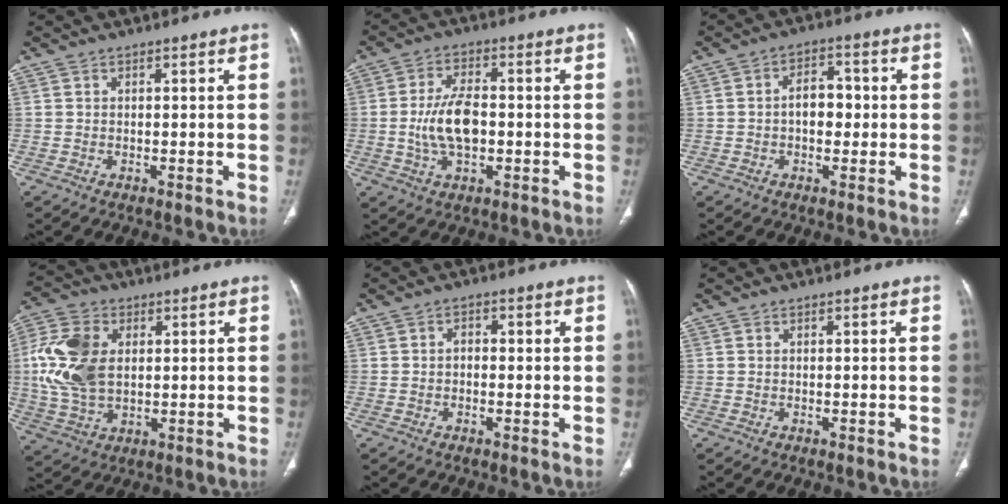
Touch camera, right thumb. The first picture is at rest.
{"total": 9.2, "force": [-0.9, 4.9, 7.7], "torque": [-0.149, 0.011, -0.017]}
{"total": 5.8, "force": [-0.3, 3.9, 4.3], "torque": [-0.046, 0.018, -0.011]}
{"total": 13.9, "force": [1.9, 9.0, 10.4], "torque": [-0.214, 0.003, 0.038]}
{"total": 1.6, "force": [-0.1, 1.2, 1.0], "torque": [-0.009, 0.009, -0.007]}
{"total": 0.0}